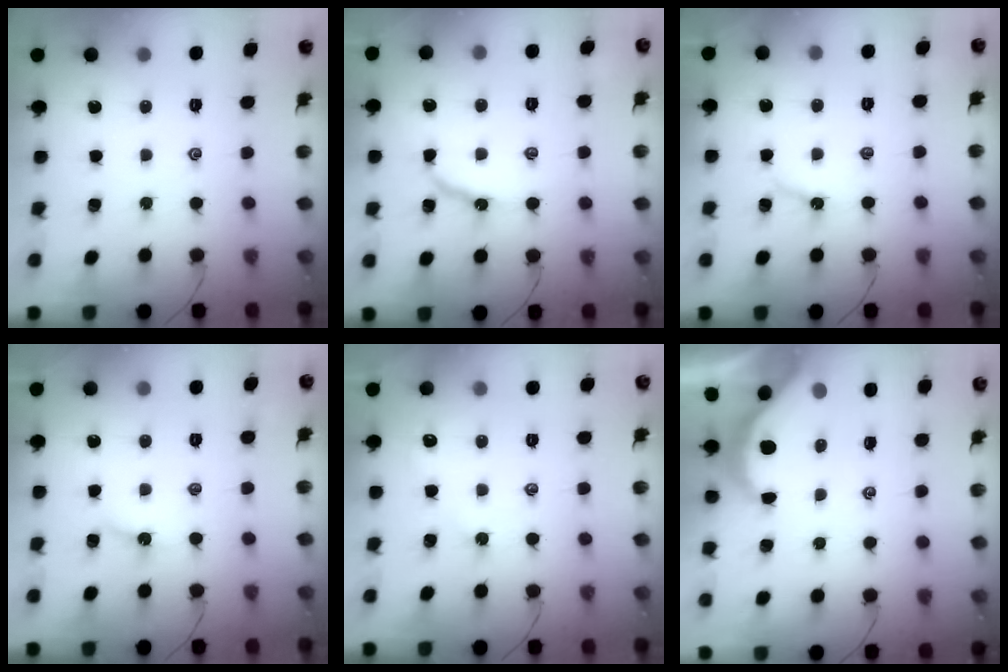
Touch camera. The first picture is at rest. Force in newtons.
{"total": 7.4, "press": 7.4, "slide": 0.8}
{"total": 4.0, "press": 4.0, "slide": 0.3}
{"total": 2.6, "press": 2.6, "slide": 0.3}
{"total": 1.9, "press": 1.8, "slide": 0.4}
{"total": 4.2, "press": 4.1, "slide": 0.5}